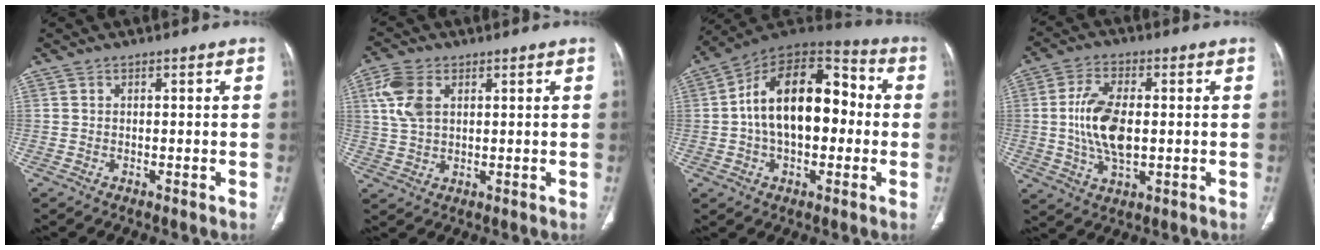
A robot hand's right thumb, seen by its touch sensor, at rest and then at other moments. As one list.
[{"total": 7.6, "force": [2.5, 4.7, 5.4], "torque": [-0.120, 0.005, 0.052]}, {"total": 20.5, "force": [0.4, 12.2, 16.5], "torque": [-0.249, 0.044, -0.001]}, {"total": 11.5, "force": [0.1, 5.9, 9.9], "torque": [-0.194, 0.000, 0.004]}]